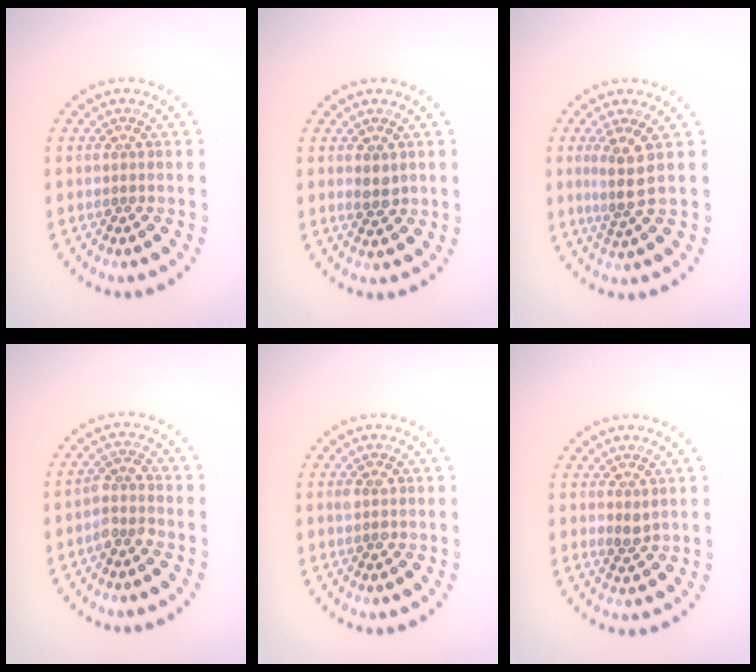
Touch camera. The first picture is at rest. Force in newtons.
{"total": 1.3, "press": 1.3, "slide": 0.3}
{"total": 2.8, "press": 2.1, "slide": 1.9}
{"total": 2.0, "press": 1.6, "slide": 1.2}
{"total": 1.1, "press": 1.1, "slide": 0.0}
{"total": 1.1, "press": 1.0, "slide": 0.5}